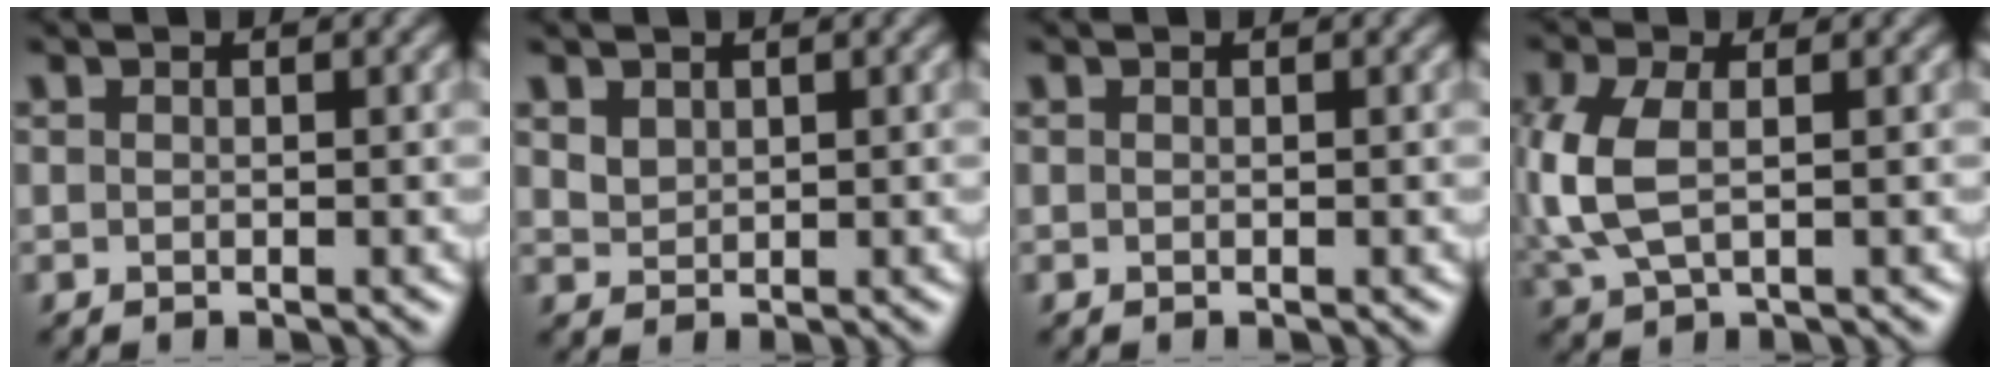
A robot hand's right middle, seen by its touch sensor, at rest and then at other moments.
{"total": 1.4, "force": [0.9, 0.9, 0.5], "torque": [-0.013, 0.000, 0.021]}
{"total": 0.0}
{"total": 5.5, "force": [0.1, 3.1, 4.5], "torque": [-0.125, 0.001, 0.002]}